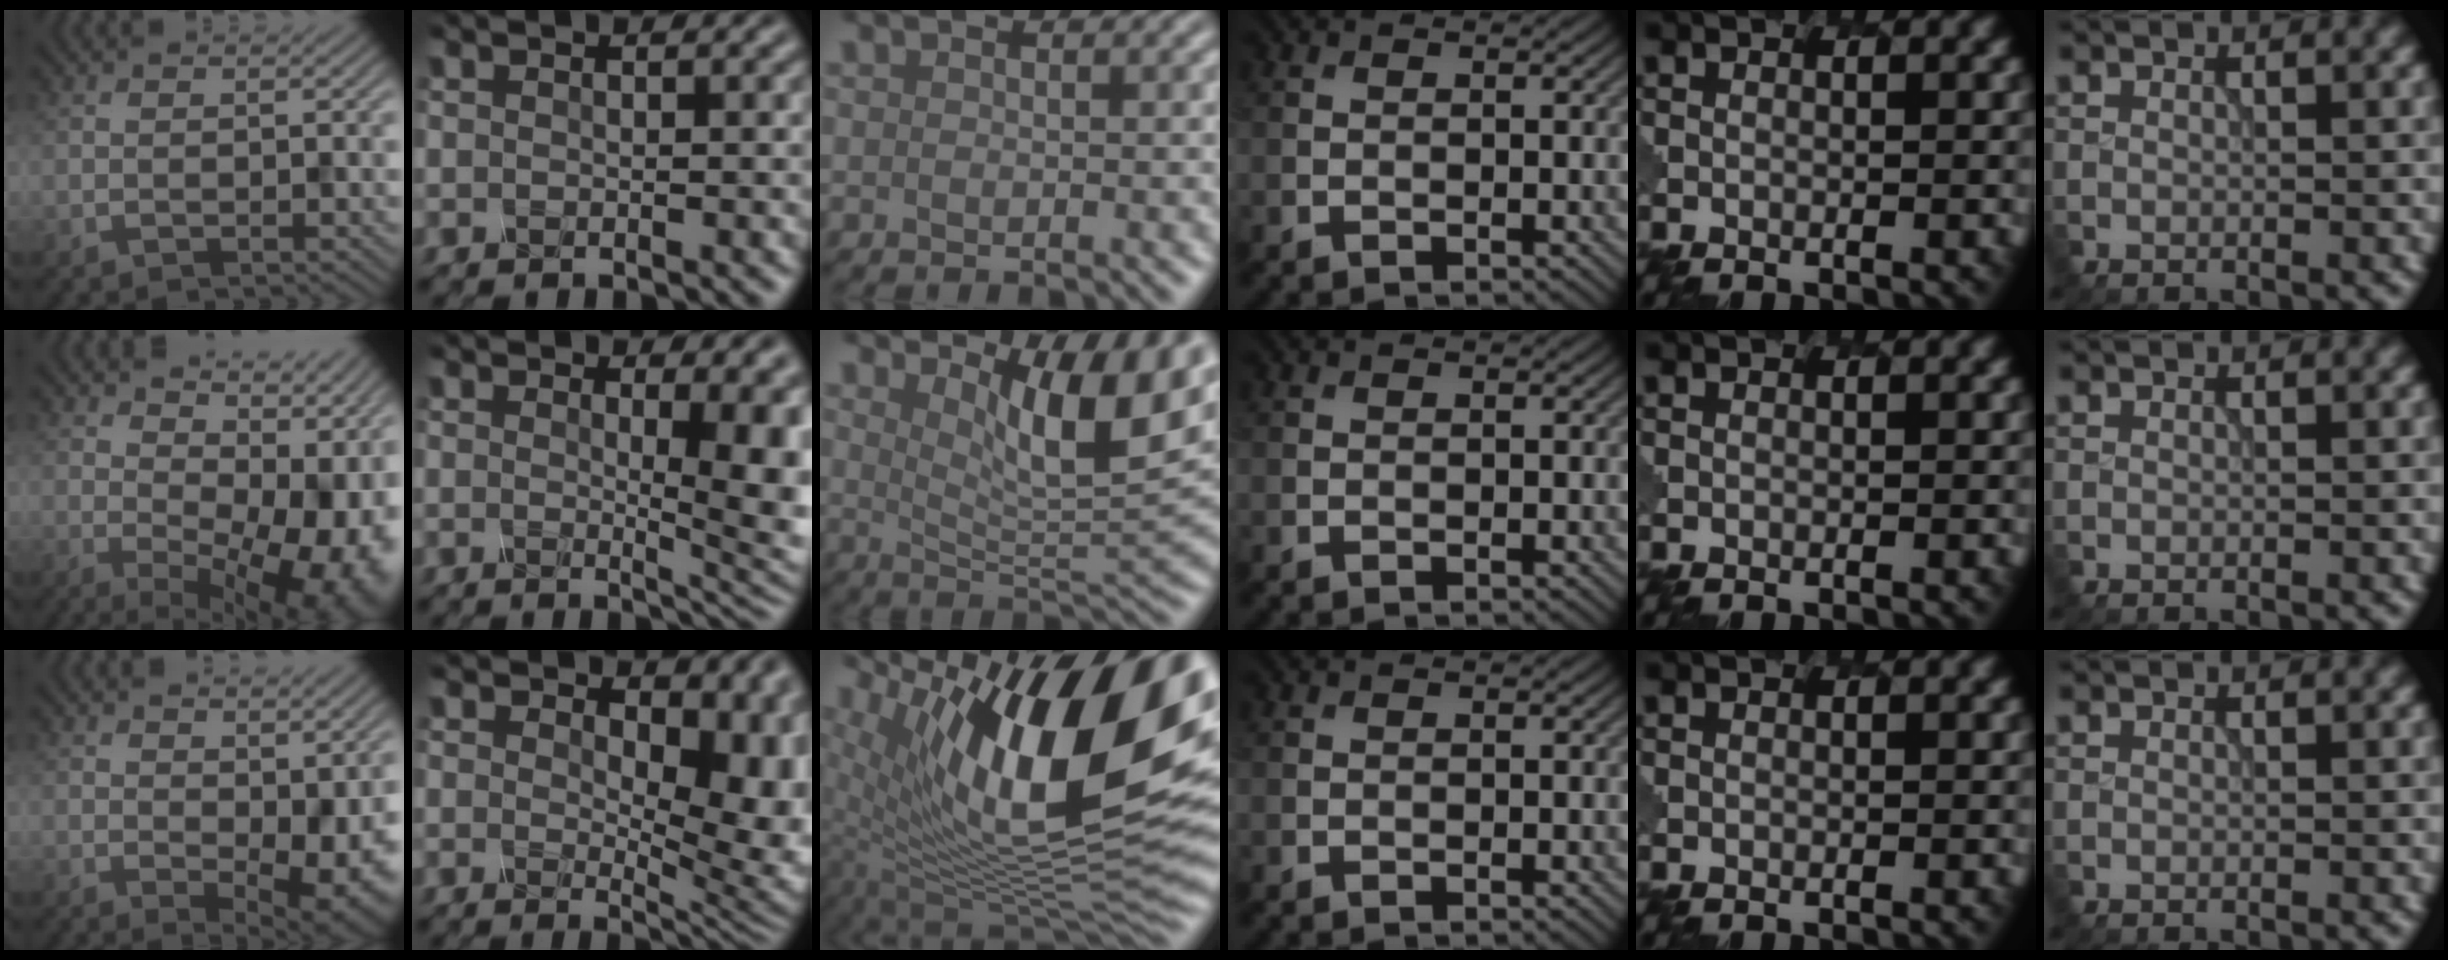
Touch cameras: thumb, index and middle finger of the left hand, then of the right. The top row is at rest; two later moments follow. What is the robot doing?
{"motion": "dispense", "object": "dispenser bottle"}